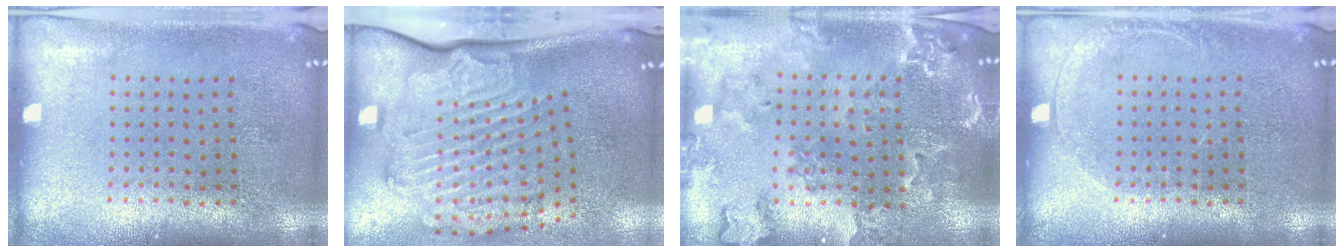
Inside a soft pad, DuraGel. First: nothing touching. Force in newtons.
{"total": 3.6, "press": 2.4, "slide": 2.6}
{"total": 1.7, "press": 1.7, "slide": 0.3}
{"total": 1.0, "press": 1.0, "slide": 0.2}